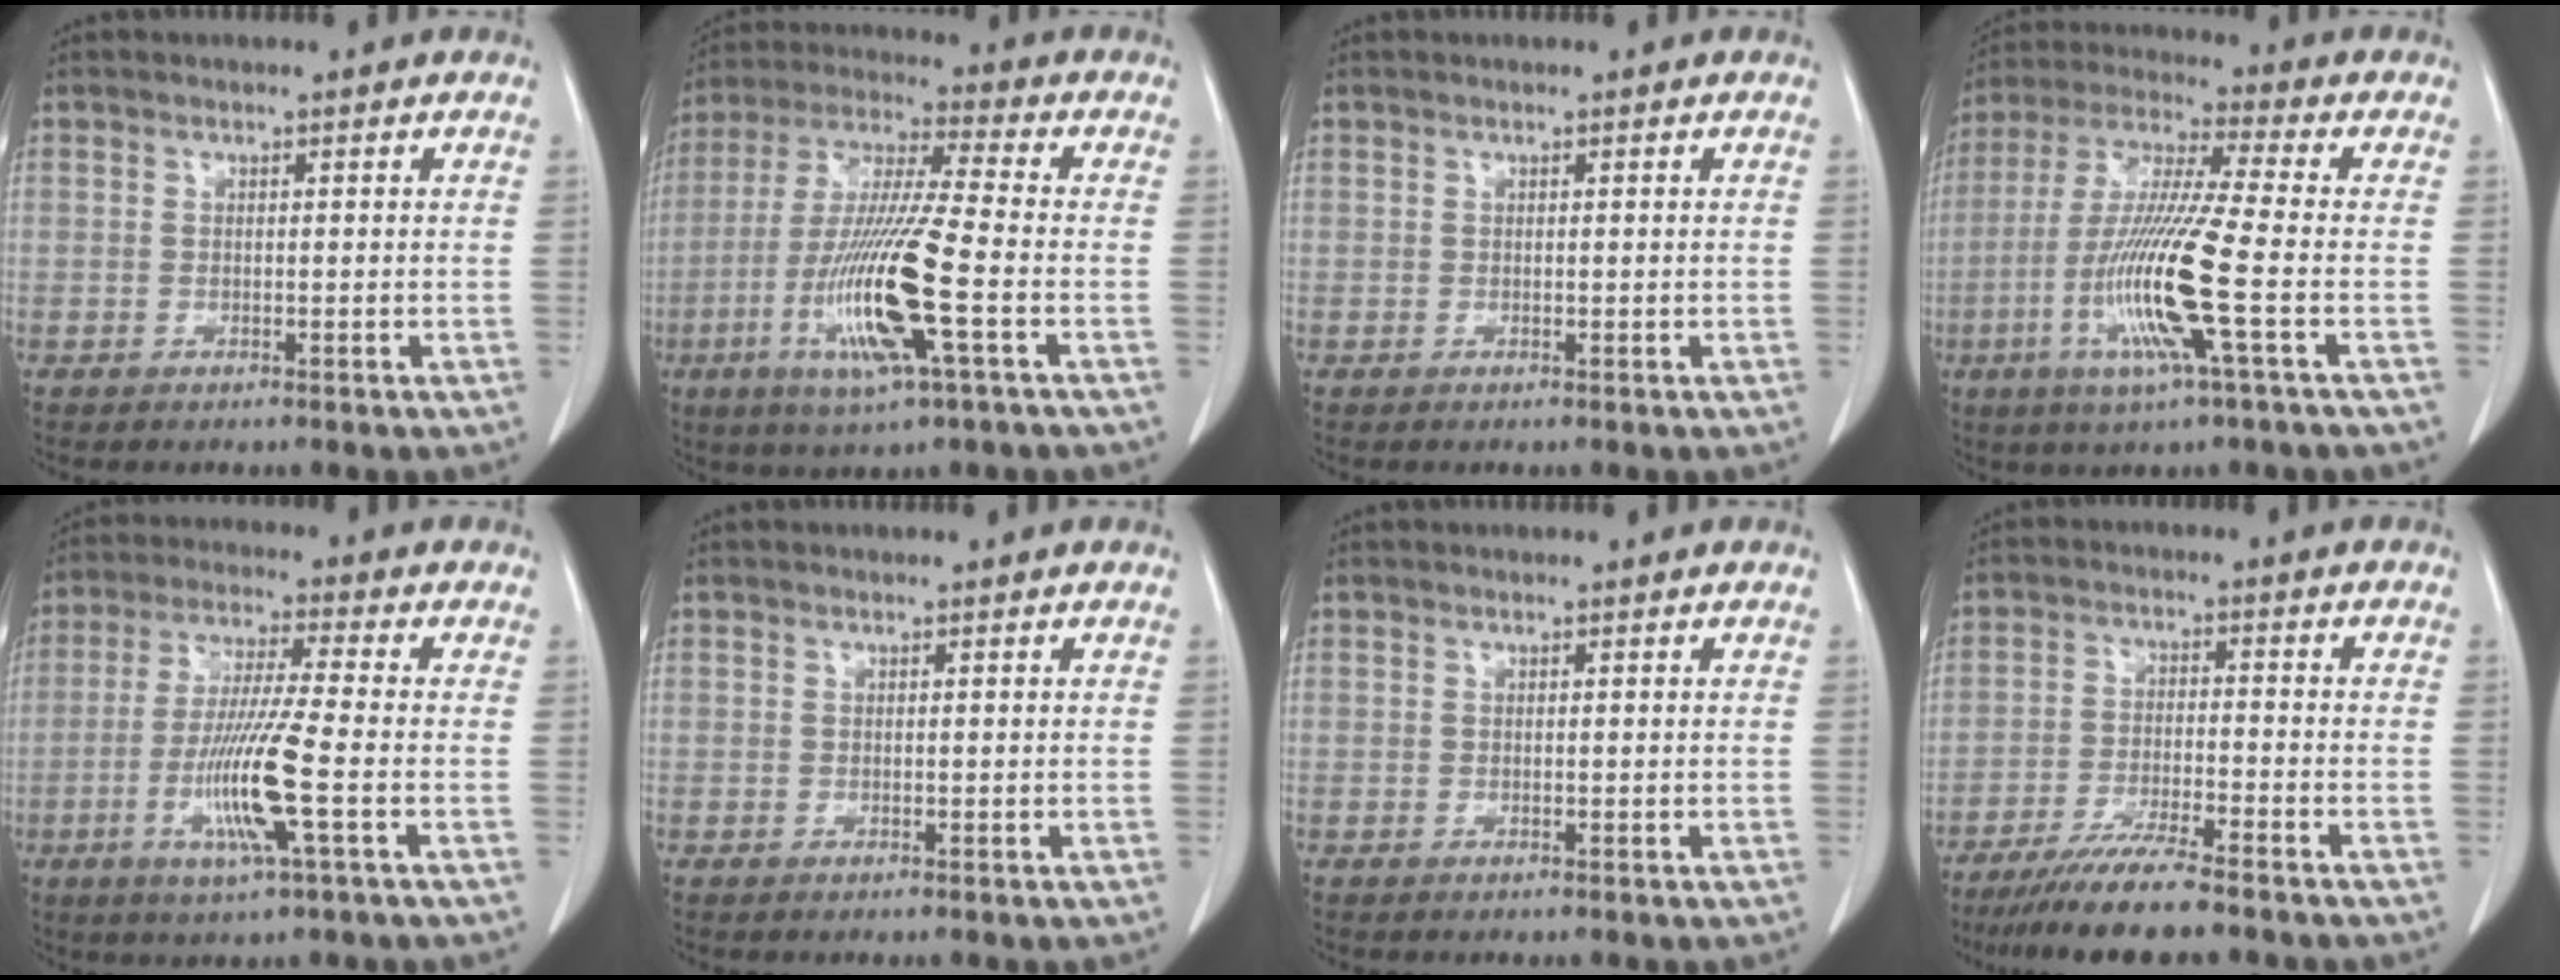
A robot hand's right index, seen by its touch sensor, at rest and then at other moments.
{"total": 16.2, "force": [-5.0, 0.5, 15.4], "torque": [-0.319, -0.018, -0.093]}
{"total": 0.0}
{"total": 14.7, "force": [-4.1, -0.5, 14.1], "torque": [-0.293, -0.016, -0.086]}
{"total": 11.4, "force": [-3.2, -0.4, 10.9], "torque": [-0.218, -0.016, -0.064]}
{"total": 0.0}
{"total": 0.0}
{"total": 9.3, "force": [-7.6, 0.1, 5.2], "torque": [-0.085, -0.026, -0.130]}